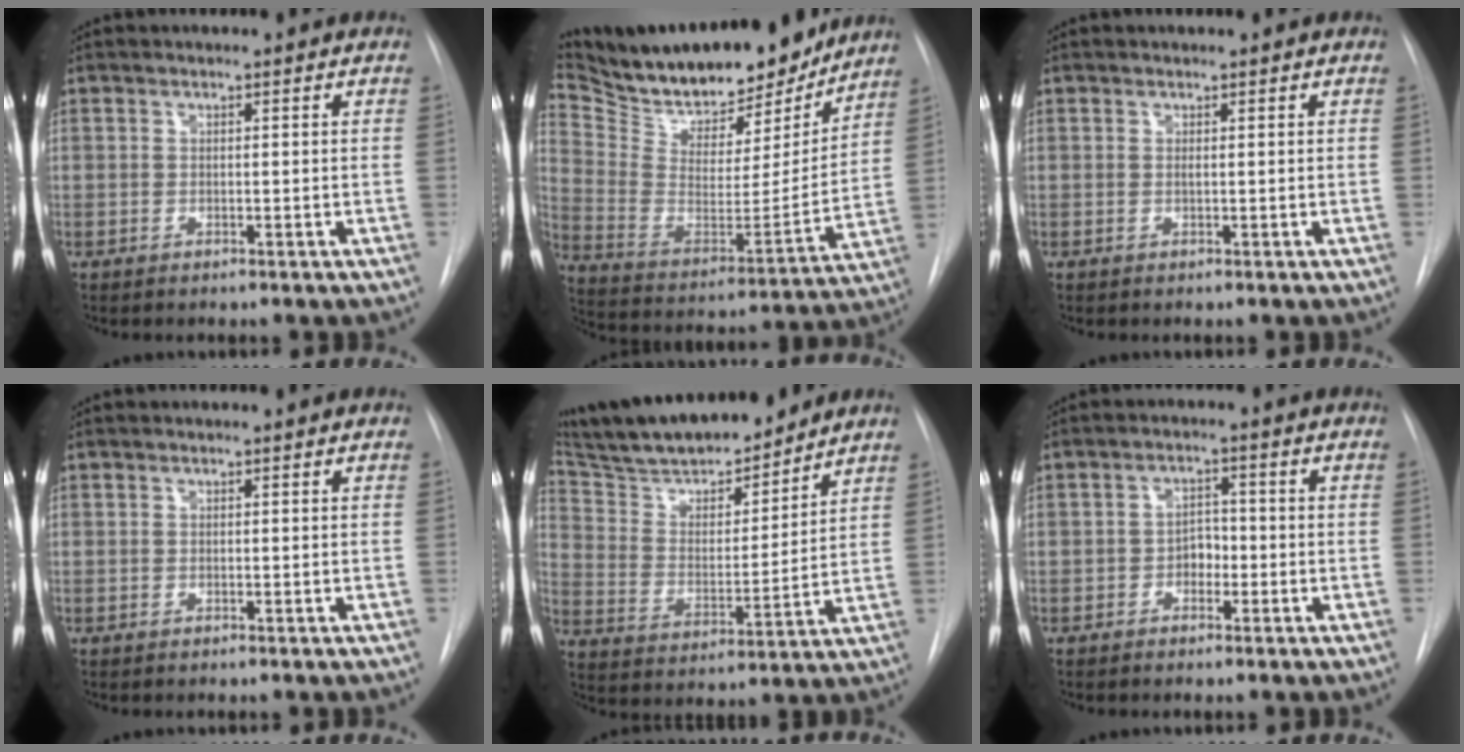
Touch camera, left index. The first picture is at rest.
{"total": 25.1, "force": [21.6, 7.7, 10.1], "torque": [-0.197, -0.016, 0.334]}
{"total": 0.0}
{"total": 0.0}
{"total": 19.4, "force": [17.0, 3.8, 8.7], "torque": [-0.149, 0.008, 0.284]}
{"total": 2.7, "force": [-1.1, 1.9, 1.7], "torque": [-0.021, 0.006, -0.022]}